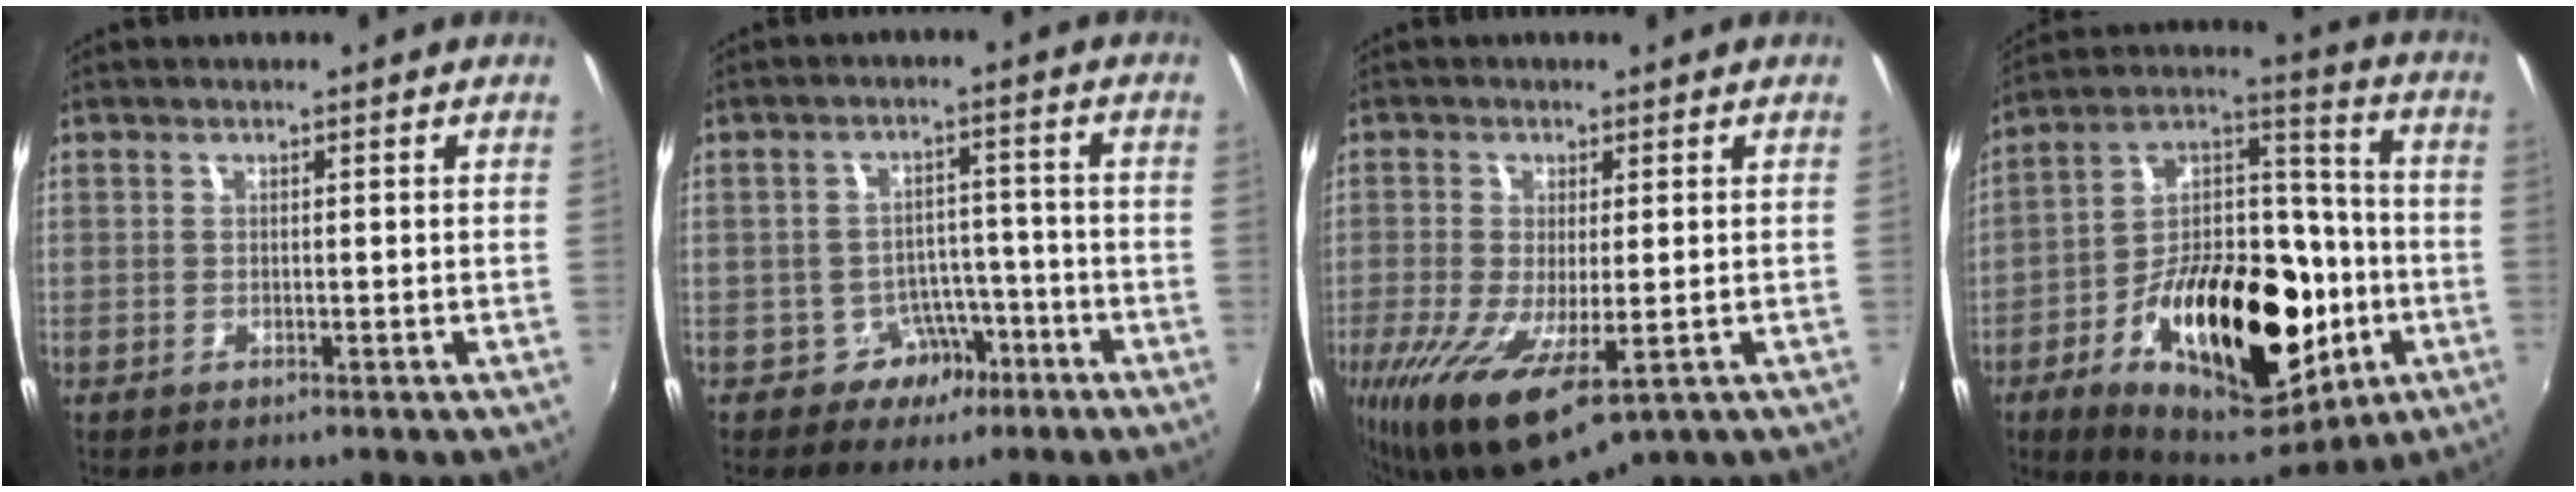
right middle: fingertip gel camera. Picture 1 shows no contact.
{"total": 5.8, "force": [-3.4, 4.5, 1.4], "torque": [-0.031, 0.019, -0.039]}
{"total": 12.1, "force": [-5.0, 4.3, 10.2], "torque": [-0.213, -0.049, -0.082]}
{"total": 27.8, "force": [-9.4, 14.7, 21.6], "torque": [-0.364, 0.023, -0.127]}